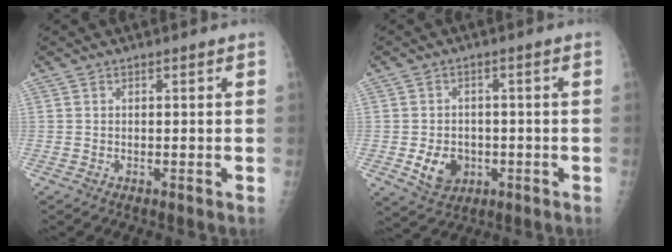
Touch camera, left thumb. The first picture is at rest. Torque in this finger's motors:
{"motor_torque": [0.04, 0.02, 0.45, 0.36, 0.01]}